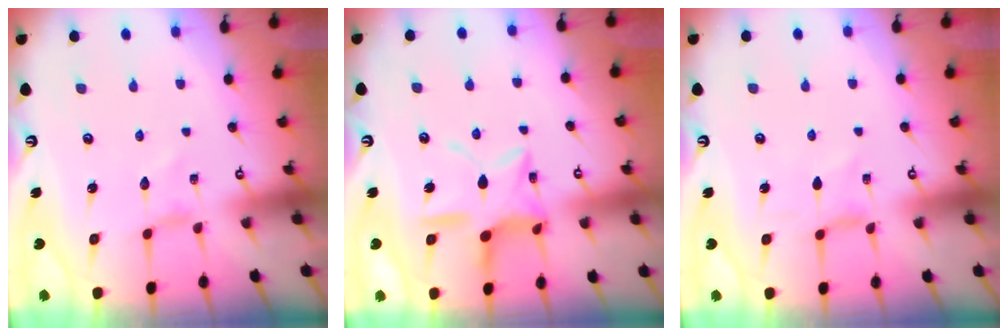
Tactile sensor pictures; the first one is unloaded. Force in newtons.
{"total": 12.9, "press": 12.9, "slide": 0.8}
{"total": 0.0}